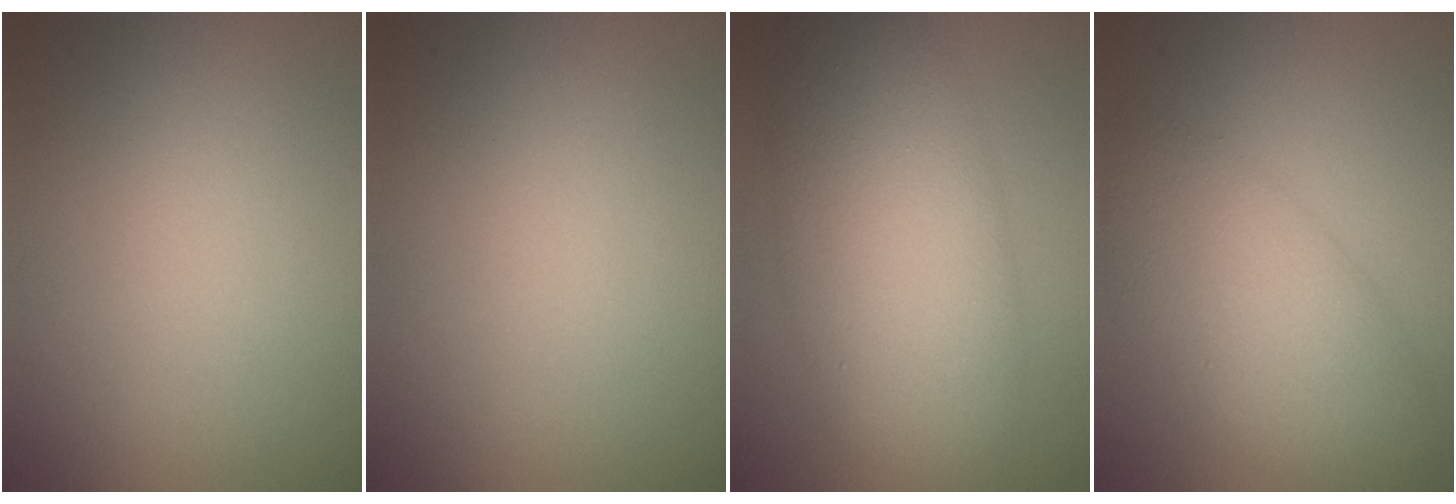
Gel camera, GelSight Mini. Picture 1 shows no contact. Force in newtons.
{"total": 0.0}
{"total": 10.1, "press": 10.1, "slide": 0.5}
{"total": 6.8, "press": 6.8, "slide": 0.1}